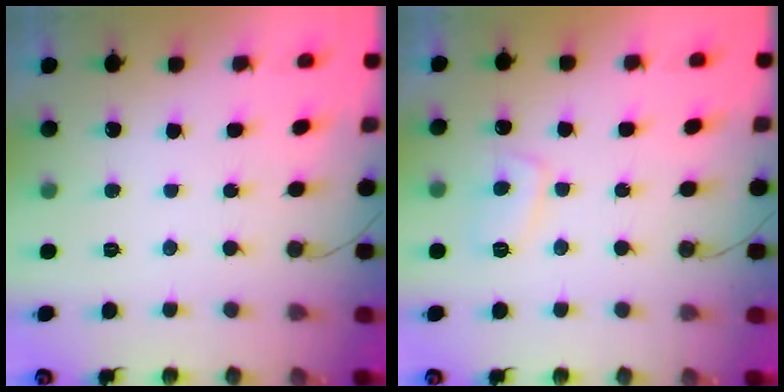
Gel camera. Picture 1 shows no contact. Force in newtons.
{"total": 5.0, "press": 4.9, "slide": 1.0}